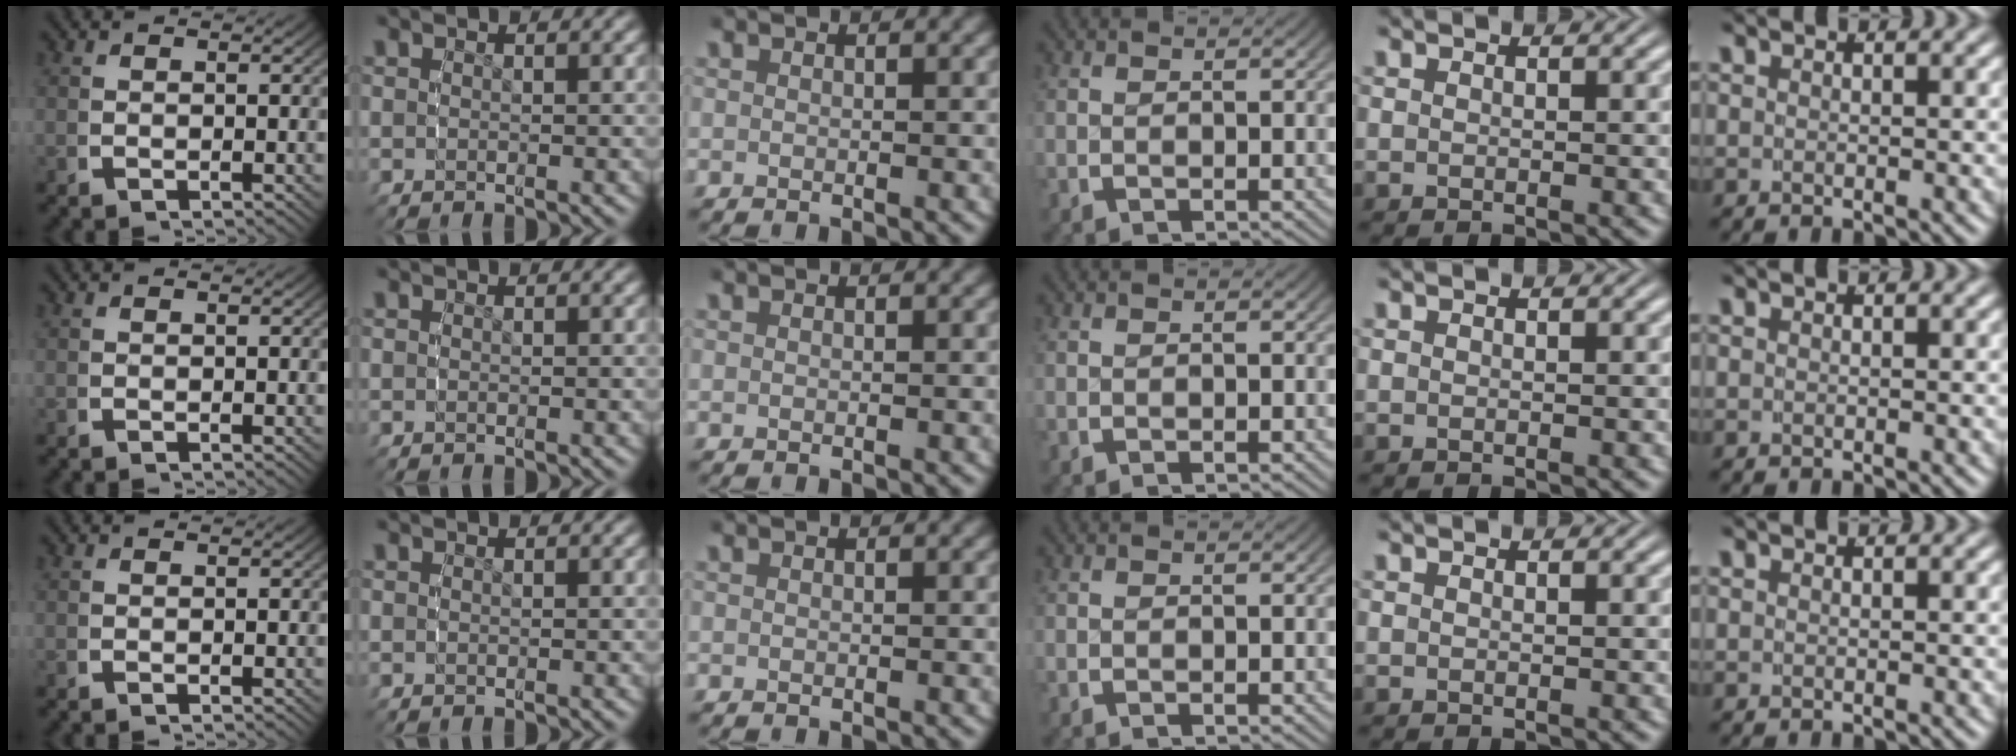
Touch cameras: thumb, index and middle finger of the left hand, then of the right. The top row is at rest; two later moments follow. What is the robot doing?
{"motion": "reach", "object": "shorts"}